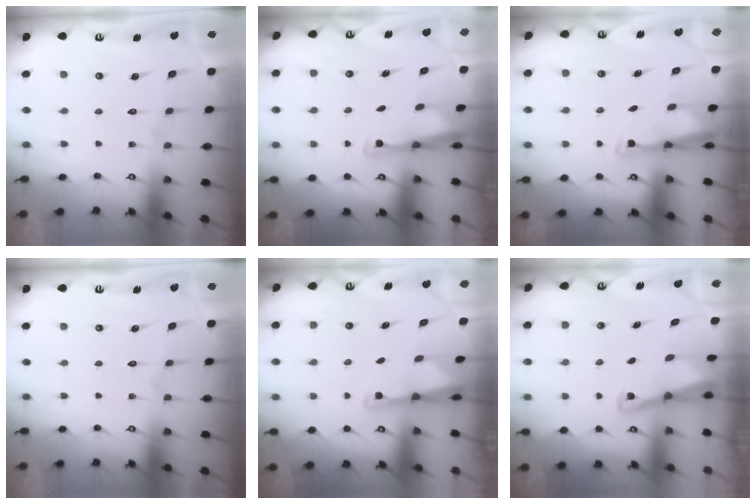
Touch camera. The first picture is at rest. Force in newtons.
{"total": 2.9, "press": 2.8, "slide": 0.7}
{"total": 2.9, "press": 2.8, "slide": 0.7}
{"total": 0.0}
{"total": 1.9, "press": 1.9, "slide": 0.3}
{"total": 2.7, "press": 2.6, "slide": 0.6}